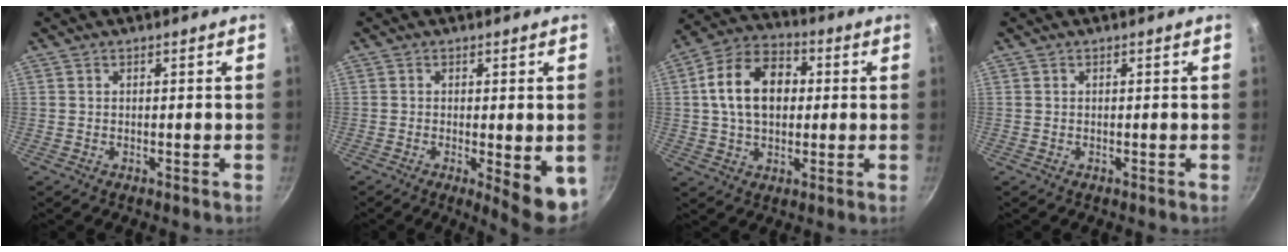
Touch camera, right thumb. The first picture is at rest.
{"total": 7.9, "force": [-1.7, 2.1, 7.4], "torque": [-0.084, -0.009, -0.014]}
{"total": 14.4, "force": [1.8, 9.9, 10.3], "torque": [-0.146, 0.022, 0.016]}
{"total": 0.0}